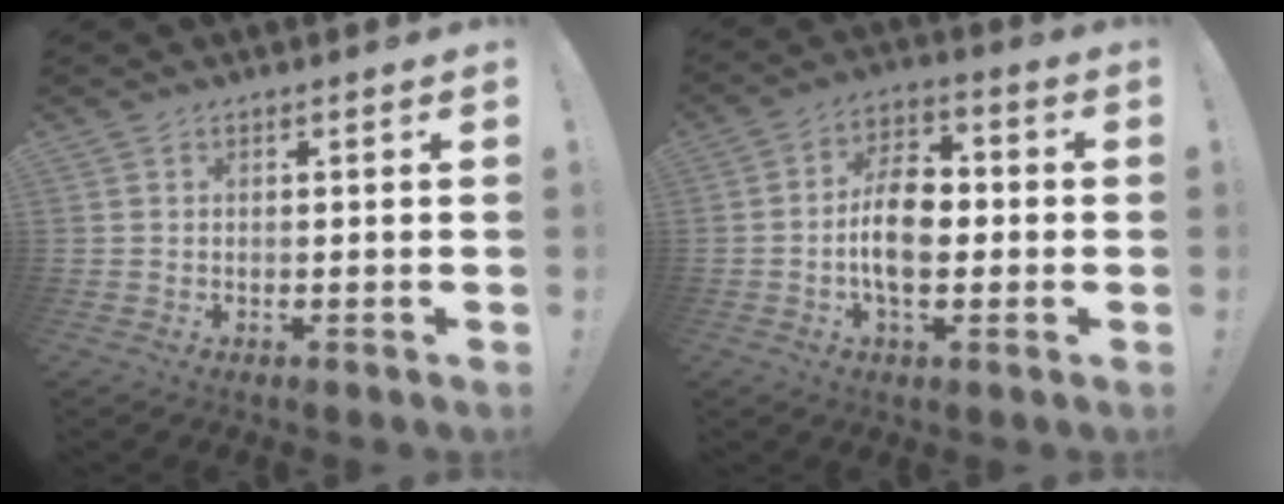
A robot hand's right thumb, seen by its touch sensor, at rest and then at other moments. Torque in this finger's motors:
{"motor_torque": [0.19, 0.26, 0.23, 0.07, 0.32]}